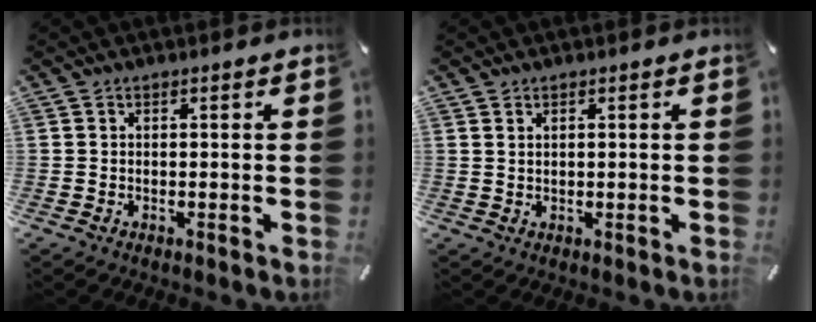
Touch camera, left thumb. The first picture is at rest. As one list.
[{"total": 0.8, "force": [0.5, 0.2, 0.5], "torque": [-0.009, 0.000, 0.010]}]